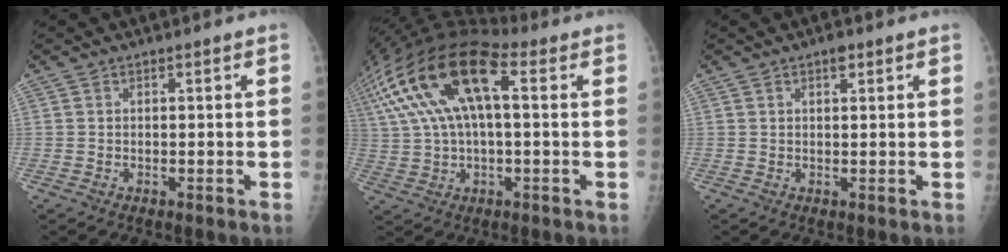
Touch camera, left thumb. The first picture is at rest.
{"total": 20.1, "force": [5.3, 9.4, 17.0], "torque": [-0.353, 0.045, 0.085]}
{"total": 1.7, "force": [1.0, 0.7, 1.2], "torque": [-0.010, -0.003, 0.014]}